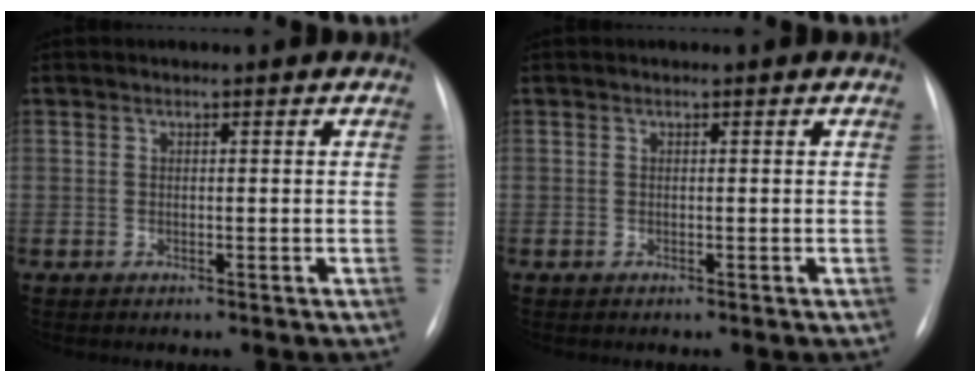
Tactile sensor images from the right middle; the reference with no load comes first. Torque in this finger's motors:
{"motor_torque": [0.20, -0.26, 0.04, 0.00]}